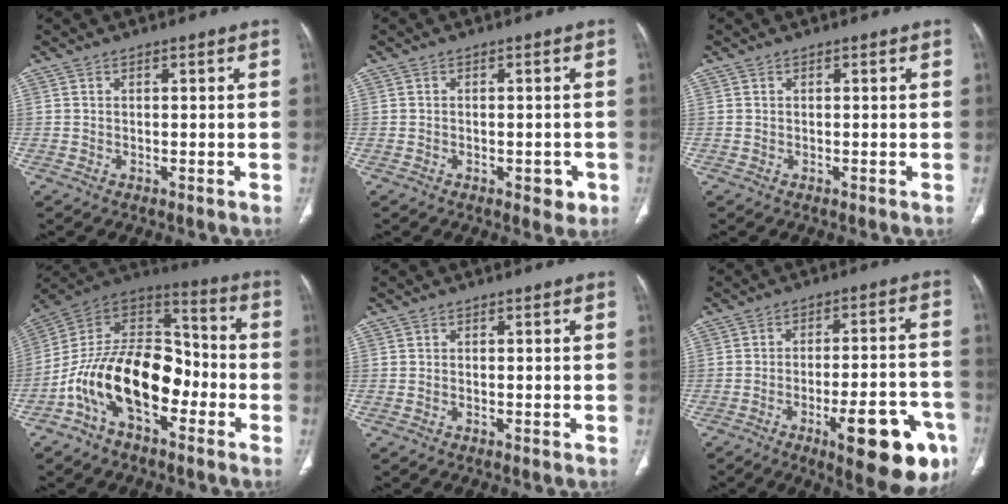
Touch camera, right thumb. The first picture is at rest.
{"total": 3.0, "force": [-1.3, 1.7, 2.2], "torque": [-0.015, 0.003, -0.011]}
{"total": 0.0}
{"total": 19.8, "force": [-6.7, 11.4, 14.8], "torque": [-0.229, 0.073, -0.123]}
{"total": 0.0}
{"total": 20.0, "force": [-9.0, 6.2, 16.7], "torque": [-0.174, 0.041, -0.114]}